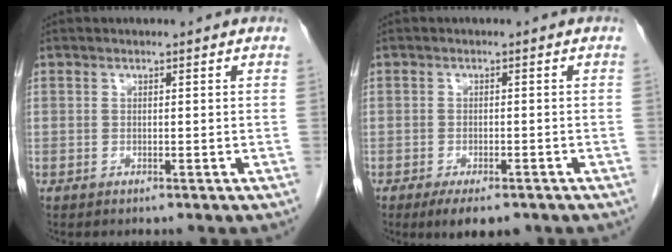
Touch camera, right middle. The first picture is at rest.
{"total": 5.7, "force": [-4.0, 2.0, 3.5], "torque": [-0.048, -0.007, -0.058]}